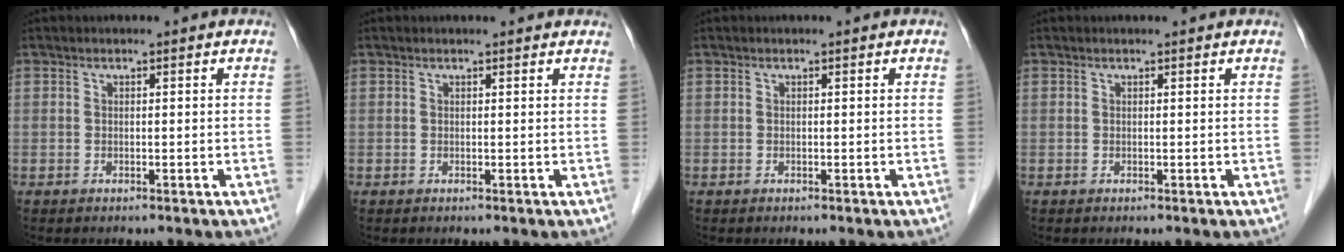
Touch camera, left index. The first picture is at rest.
{"total": 2.7, "force": [2.6, 0.4, 0.7], "torque": [-0.013, 0.007, 0.018]}
{"total": 0.0}
{"total": 0.7, "force": [0.7, 0.0, 0.2], "torque": [-0.009, 0.003, 0.007]}